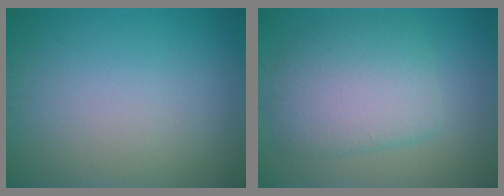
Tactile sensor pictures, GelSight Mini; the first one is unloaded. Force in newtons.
{"total": 6.0, "press": 6.0, "slide": 0.3}